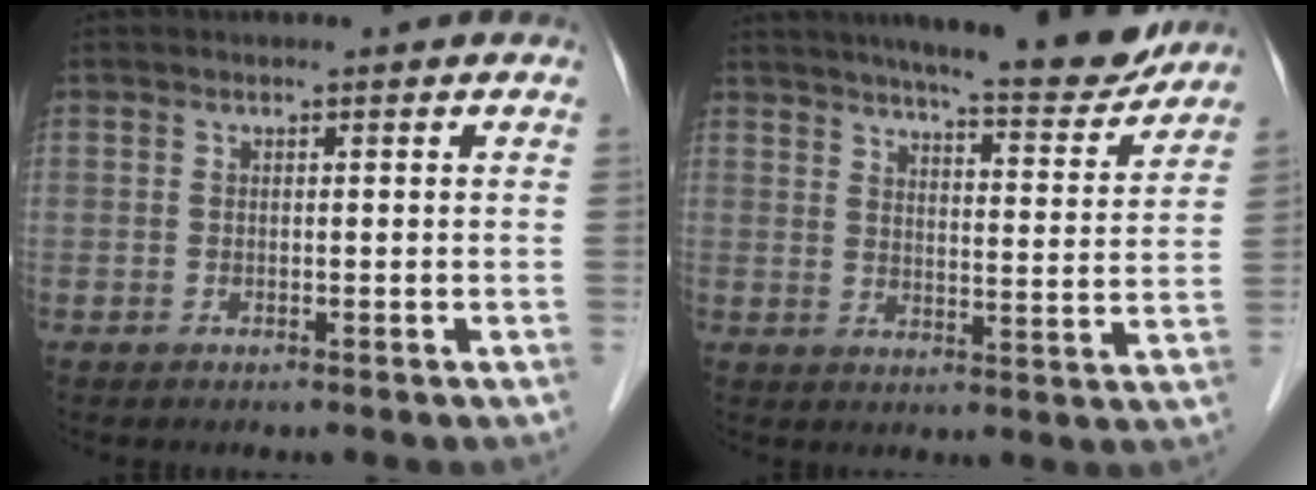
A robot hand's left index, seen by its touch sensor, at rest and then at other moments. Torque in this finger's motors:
{"motor_torque": [0.33, -0.22, 0.63, 0.14]}